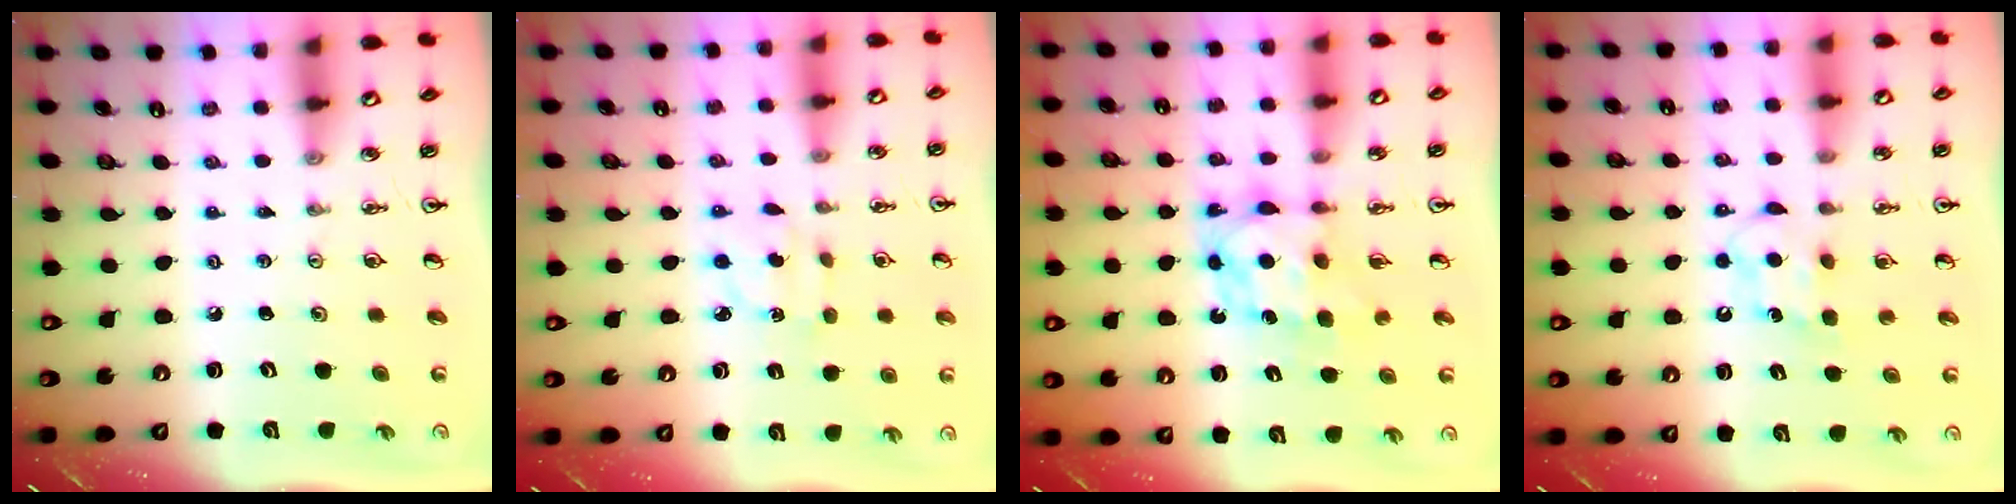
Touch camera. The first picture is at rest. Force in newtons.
{"total": 3.6, "press": 3.6, "slide": 0.4}
{"total": 7.0, "press": 7.0, "slide": 0.2}
{"total": 5.9, "press": 5.8, "slide": 0.6}